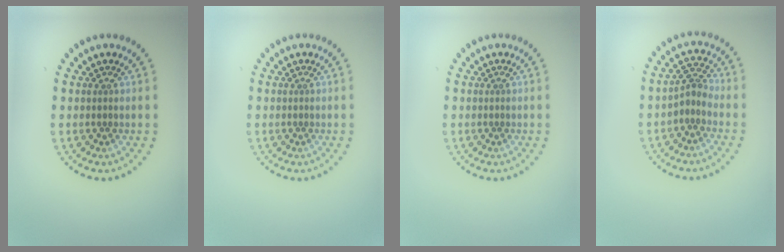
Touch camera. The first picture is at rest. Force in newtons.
{"total": 0.0}
{"total": 0.0}
{"total": 1.9, "press": 1.4, "slide": 1.3}